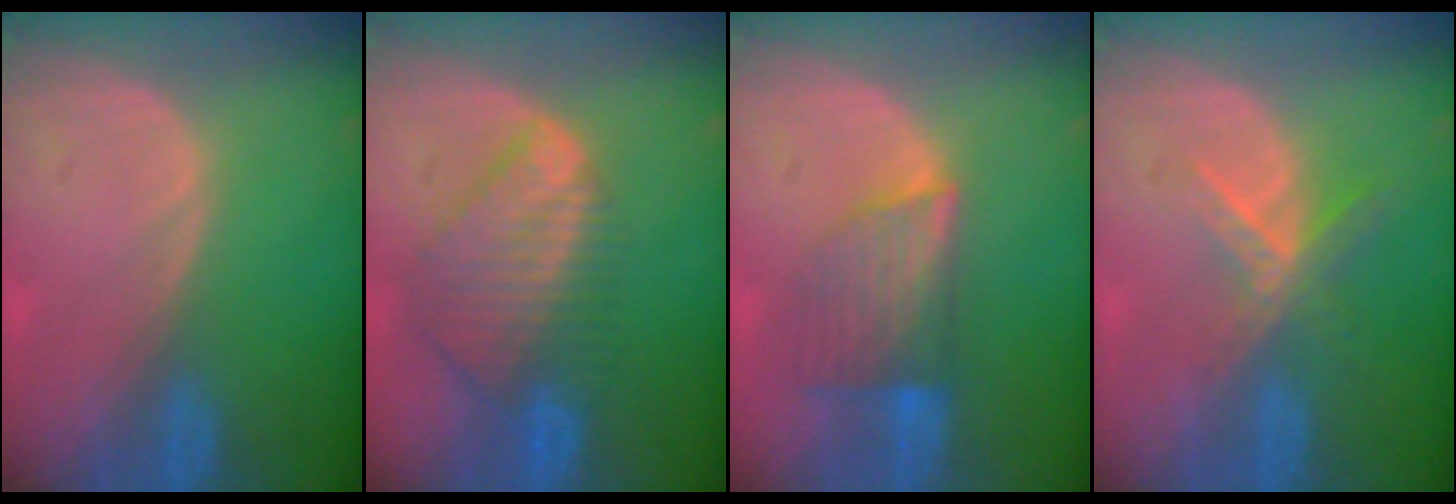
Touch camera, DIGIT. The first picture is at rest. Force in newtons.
{"total": 9.1, "press": 7.7, "slide": 4.8}
{"total": 7.2, "press": 6.5, "slide": 3.1}
{"total": 5.6, "press": 4.9, "slide": 2.8}